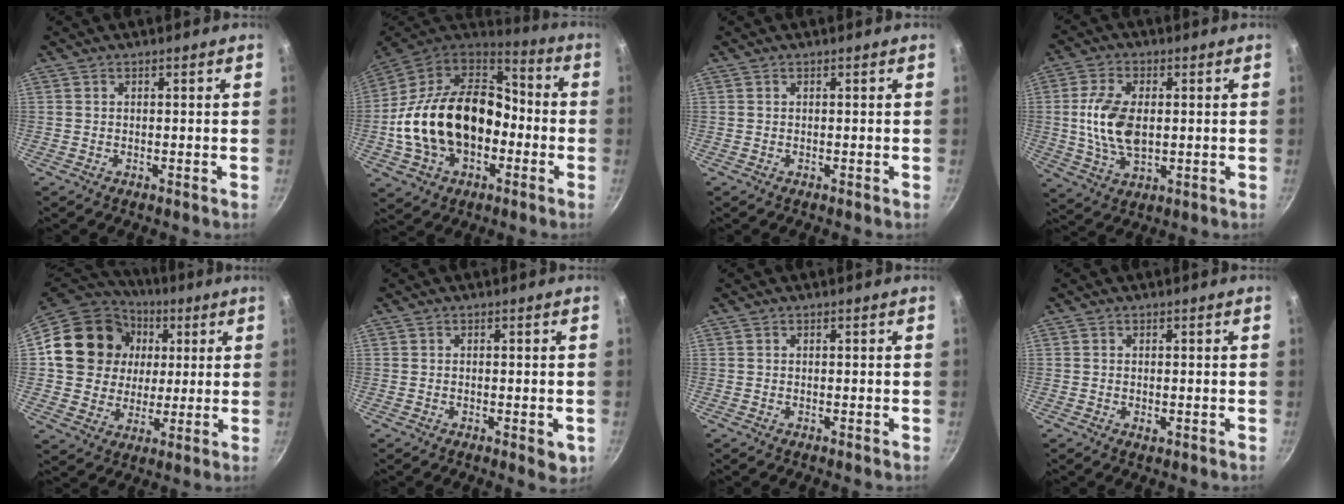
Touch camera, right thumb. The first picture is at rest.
{"total": 25.0, "force": [-3.8, 17.1, 17.8], "torque": [-0.292, 0.061, -0.061]}
{"total": 0.0}
{"total": 11.3, "force": [0.6, 6.4, 9.3], "torque": [-0.176, -0.001, 0.012]}
{"total": 18.8, "force": [4.0, 16.5, 8.0], "torque": [-0.129, 0.016, 0.069]}
{"total": 3.1, "force": [-0.9, 1.5, 2.6], "torque": [-0.035, -0.009, -0.011]}
{"total": 0.0}
{"total": 1.0, "force": [-0.1, 0.6, 0.8], "torque": [-0.013, -0.001, -0.002]}